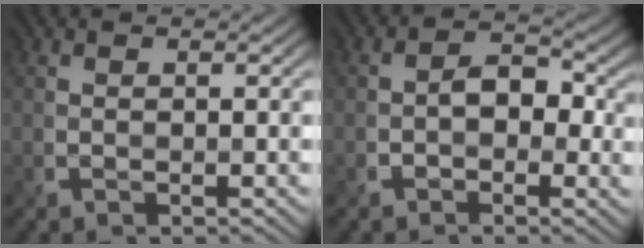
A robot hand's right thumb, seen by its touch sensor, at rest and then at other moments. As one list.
[{"total": 3.9, "force": [-0.5, 2.9, 2.5], "torque": [-0.032, -0.003, -0.009]}]